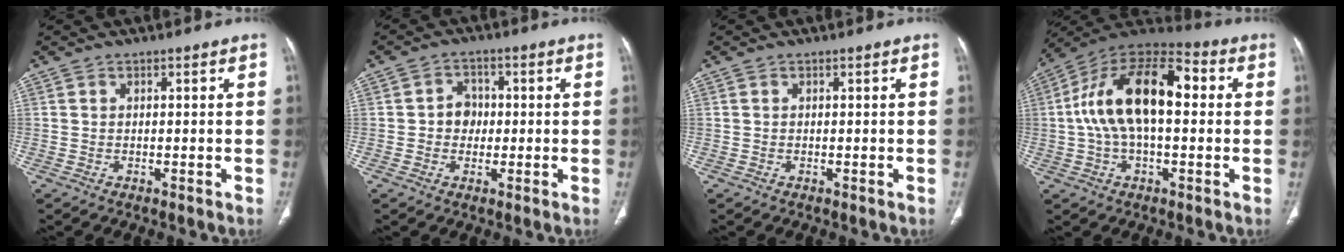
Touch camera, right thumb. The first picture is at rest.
{"total": 4.2, "force": [-0.1, 3.7, 2.0], "torque": [-0.005, 0.009, -0.008]}
{"total": 0.0}
{"total": 18.3, "force": [1.8, 9.3, 15.7], "torque": [-0.270, 0.044, 0.021]}